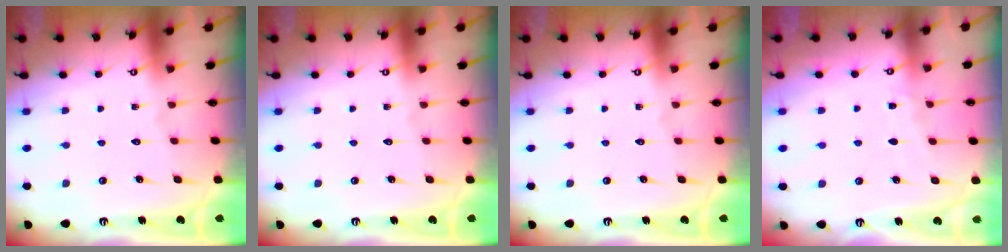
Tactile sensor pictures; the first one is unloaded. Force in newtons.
{"total": 0.0}
{"total": 0.0}
{"total": 3.1, "press": 3.0, "slide": 0.5}